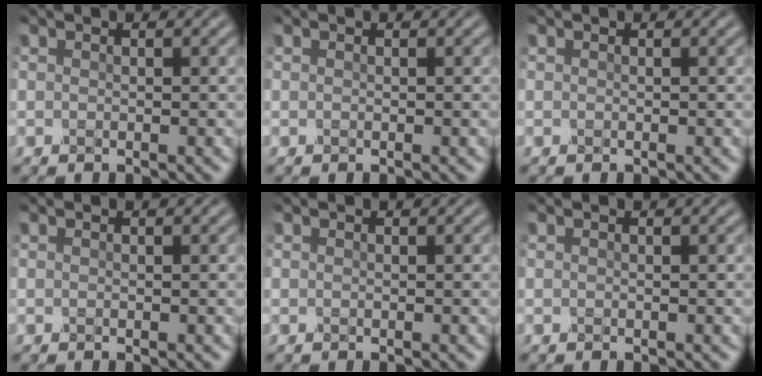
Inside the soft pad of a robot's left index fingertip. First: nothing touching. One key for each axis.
{"total": 0.0}
{"total": 0.0}
{"total": 0.0}
{"total": 0.0}
{"total": 0.0}